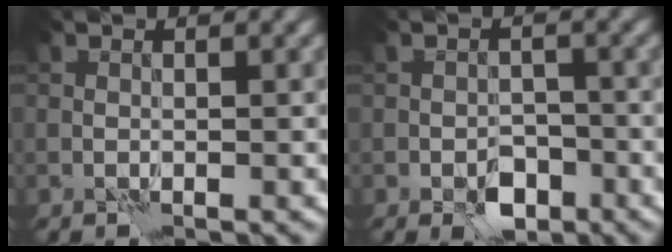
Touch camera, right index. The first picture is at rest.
{"total": 3.2, "force": [-1.9, 1.9, 1.7], "torque": [-0.017, 0.000, -0.036]}